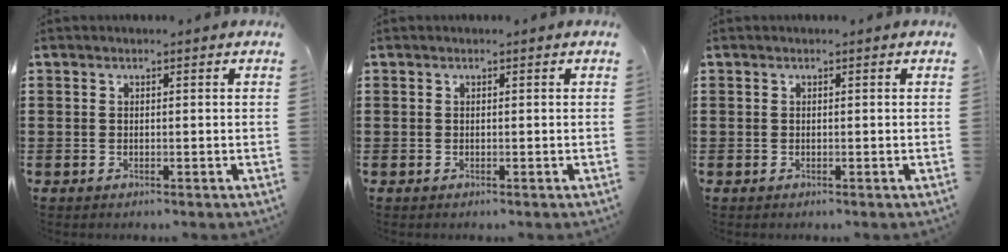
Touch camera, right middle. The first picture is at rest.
{"total": 0.0}
{"total": 0.0}